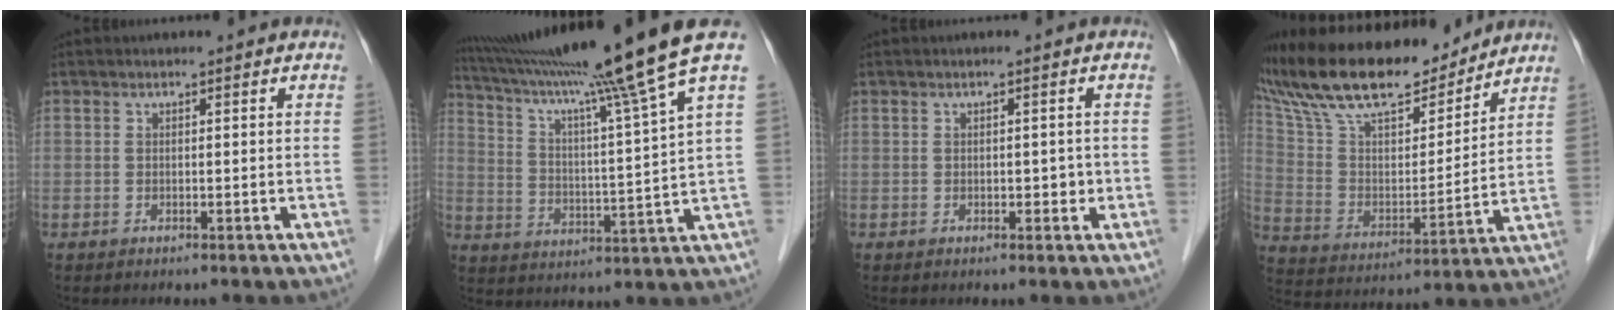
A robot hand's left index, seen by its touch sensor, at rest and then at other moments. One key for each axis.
{"total": 18.7, "fx": 15.4, "fy": -3.8, "fz": 9.9, "tx": -0.168, "ty": -0.033, "tz": 0.232}
{"total": 1.4, "fx": -0.3, "fy": 0.9, "fz": 1.1, "tx": -0.009, "ty": 0.000, "tz": -0.004}
{"total": 23.1, "fx": 19.5, "fy": 5.8, "fz": 10.9, "tx": -0.213, "ty": 0.020, "tz": 0.333}